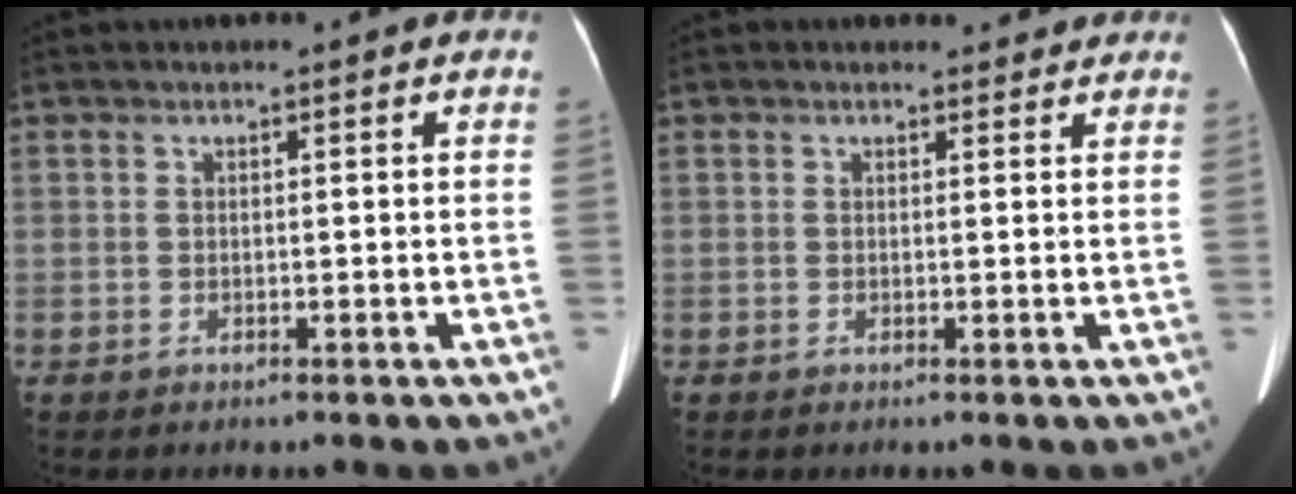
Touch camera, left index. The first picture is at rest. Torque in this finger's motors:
{"motor_torque": [-0.09, -0.40, 0.01, -0.02]}